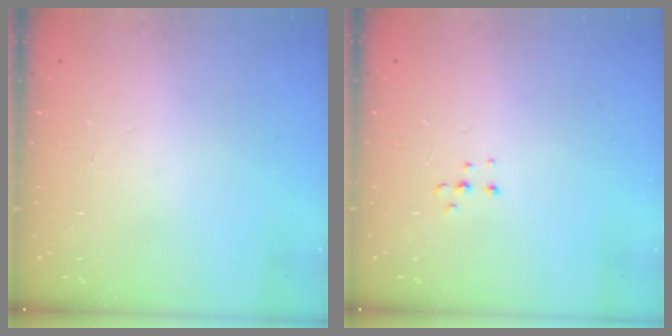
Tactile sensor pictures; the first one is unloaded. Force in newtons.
{"total": 4.0, "press": 3.9, "slide": 0.8}